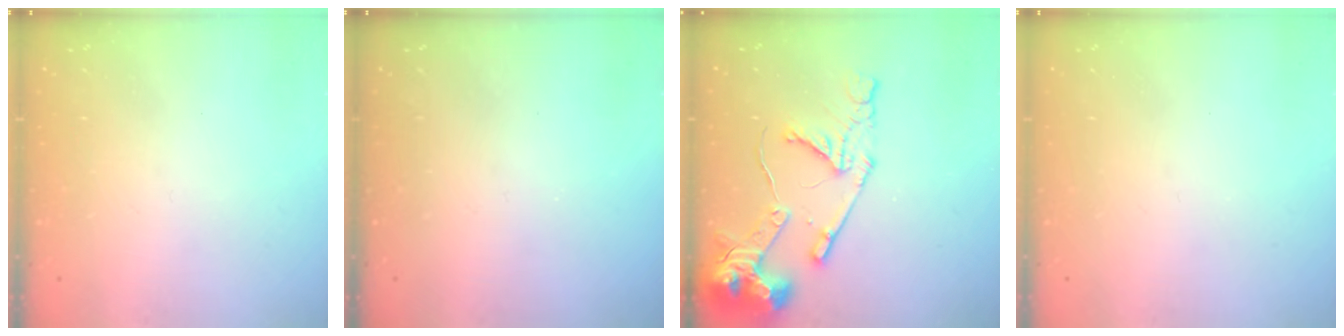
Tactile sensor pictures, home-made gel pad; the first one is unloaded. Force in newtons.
{"total": 0.0}
{"total": 20.4, "press": 20.3, "slide": 2.1}
{"total": 0.0}